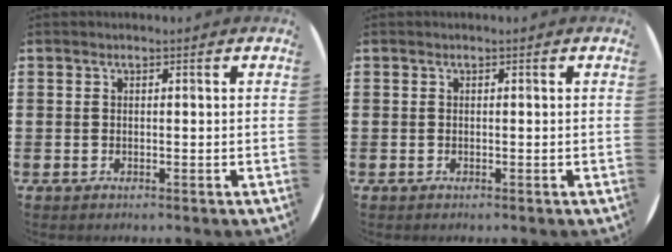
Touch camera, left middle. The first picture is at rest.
{"total": 0.0}